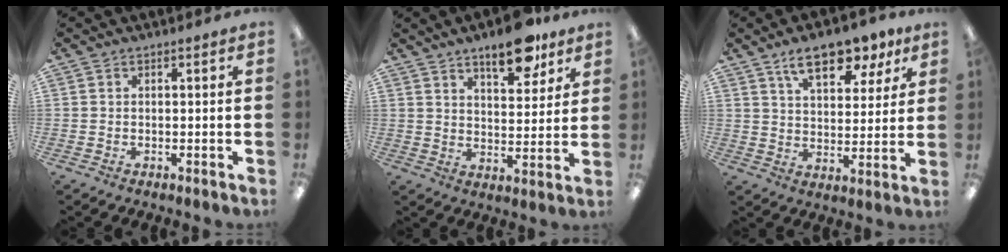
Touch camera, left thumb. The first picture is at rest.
{"total": 11.4, "force": [8.2, 4.2, 6.6], "torque": [-0.084, -0.043, 0.138]}
{"total": 11.9, "force": [8.3, 5.3, 6.7], "torque": [-0.094, -0.036, 0.144]}